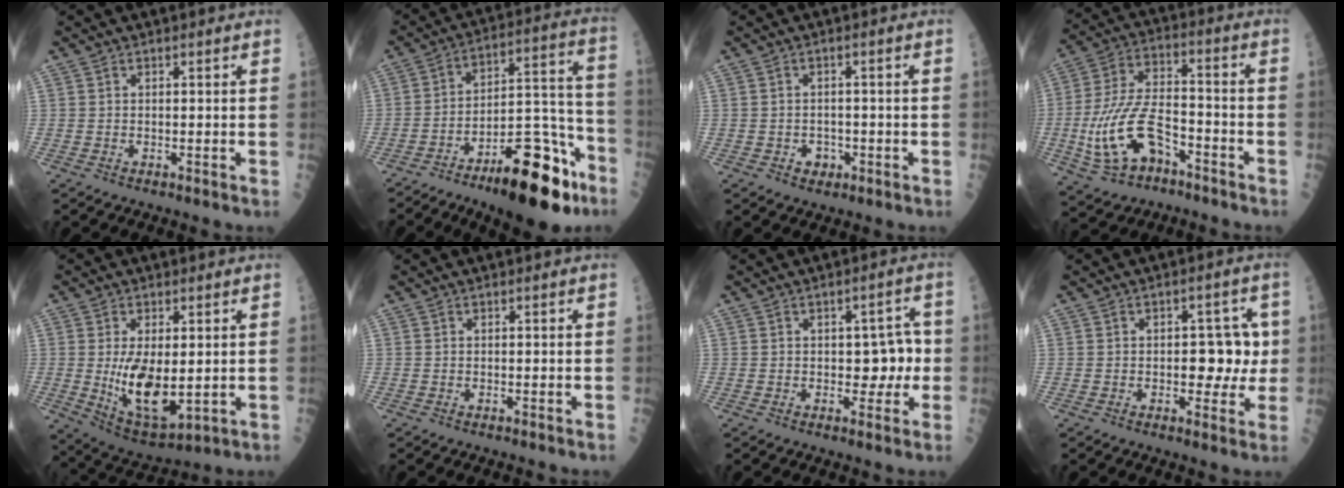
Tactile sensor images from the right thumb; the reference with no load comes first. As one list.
[{"total": 22.3, "force": [-13.0, 7.7, 16.4], "torque": [-0.218, 0.085, -0.202]}, {"total": 2.6, "force": [-1.1, 2.2, 1.1], "torque": [0.002, 0.008, -0.012]}, {"total": 16.1, "force": [-6.0, 8.5, 12.2], "torque": [-0.240, 0.041, -0.106]}, {"total": 11.9, "force": [-0.1, 5.8, 10.4], "torque": [-0.171, -0.023, 0.018]}, {"total": 0.0}, {"total": 5.4, "force": [-0.4, 3.5, 4.2], "torque": [-0.019, 0.016, -0.004]}, {"total": 6.9, "force": [0.0, 4.3, 5.4], "torque": [-0.026, 0.012, 0.000]}]